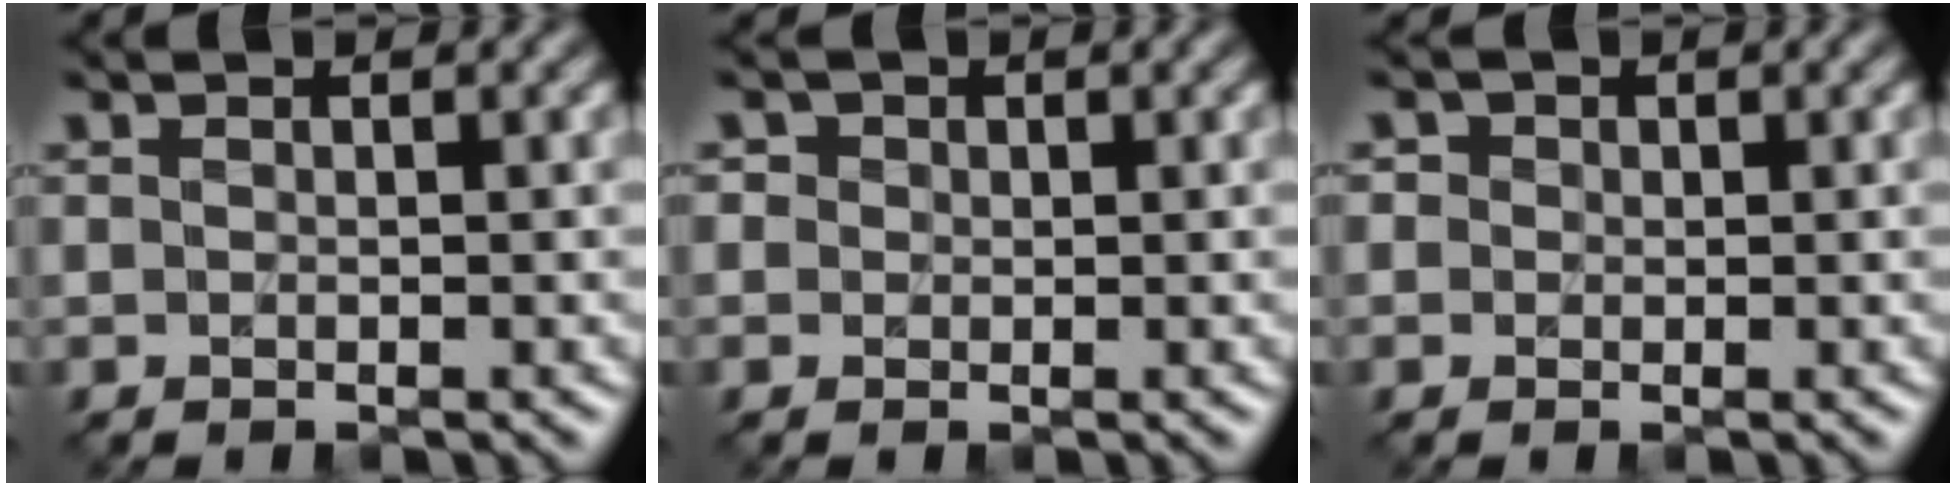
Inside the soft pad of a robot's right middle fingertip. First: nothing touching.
{"total": 1.4, "force": [0.6, 1.2, 0.4], "torque": [-0.004, 0.006, -0.002]}
{"total": 1.3, "force": [0.5, 1.2, 0.4], "torque": [-0.003, 0.006, -0.007]}